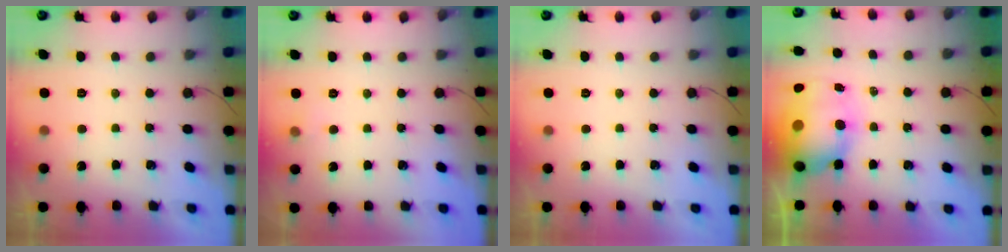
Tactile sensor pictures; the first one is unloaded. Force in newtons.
{"total": 3.0, "press": 2.8, "slide": 1.1}
{"total": 0.0}
{"total": 17.1, "press": 15.0, "slide": 8.2}